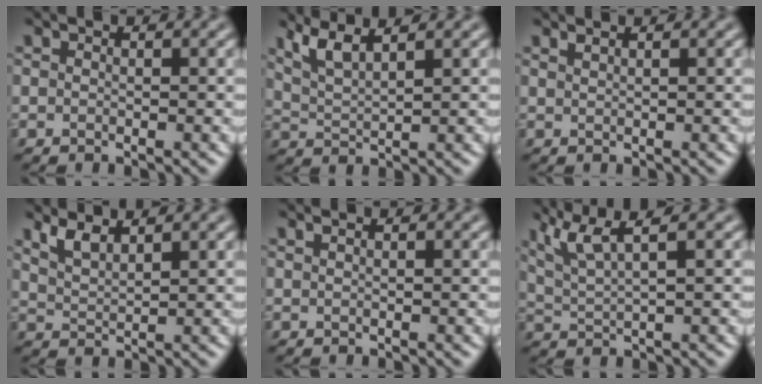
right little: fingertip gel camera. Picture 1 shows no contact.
{"total": 3.3, "force": [3.0, -1.5, 0.1], "torque": [-0.010, 0.004, 0.054]}
{"total": 1.0, "force": [0.9, -0.4, -0.4], "torque": [0.001, 0.001, 0.018]}
{"total": 3.1, "force": [2.6, -1.5, -0.8], "torque": [0.010, 0.006, 0.043]}
{"total": 0.6, "force": [0.3, -0.4, -0.3], "torque": [0.001, -0.002, 0.006]}
{"total": 3.6, "force": [2.9, -1.7, 1.4], "torque": [-0.030, 0.012, 0.059]}